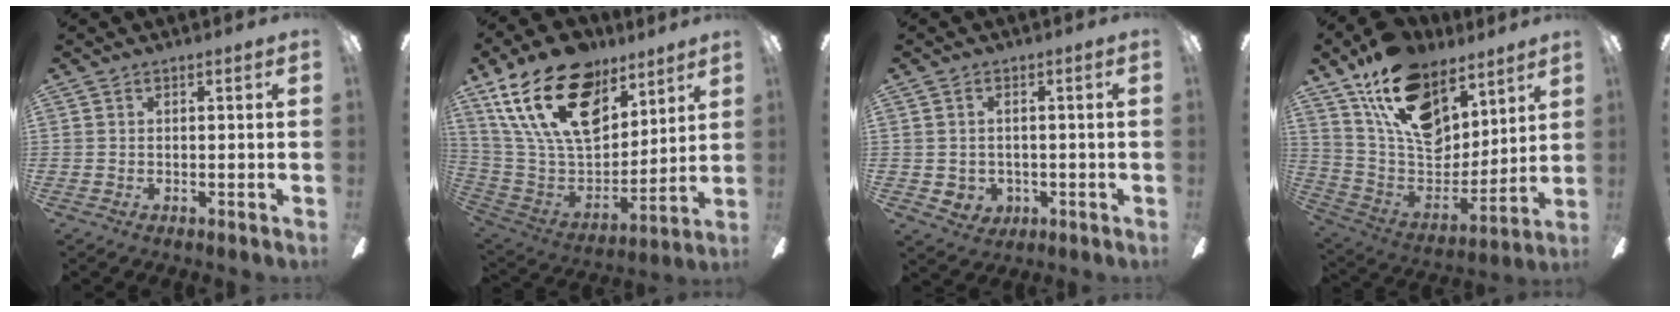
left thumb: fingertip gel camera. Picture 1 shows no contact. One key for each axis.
{"total": 26.3, "fx": 13.8, "fy": 15.4, "fz": 16.3, "tx": -0.302, "ty": -0.076, "tz": 0.246}
{"total": 3.2, "fx": 0.2, "fy": 3.1, "fz": 1.0, "tx": -0.017, "ty": 0.000, "tz": 0.004}
{"total": 20.1, "fx": 12.2, "fy": 12.1, "fz": 10.5, "tx": -0.185, "ty": -0.067, "tz": 0.228}